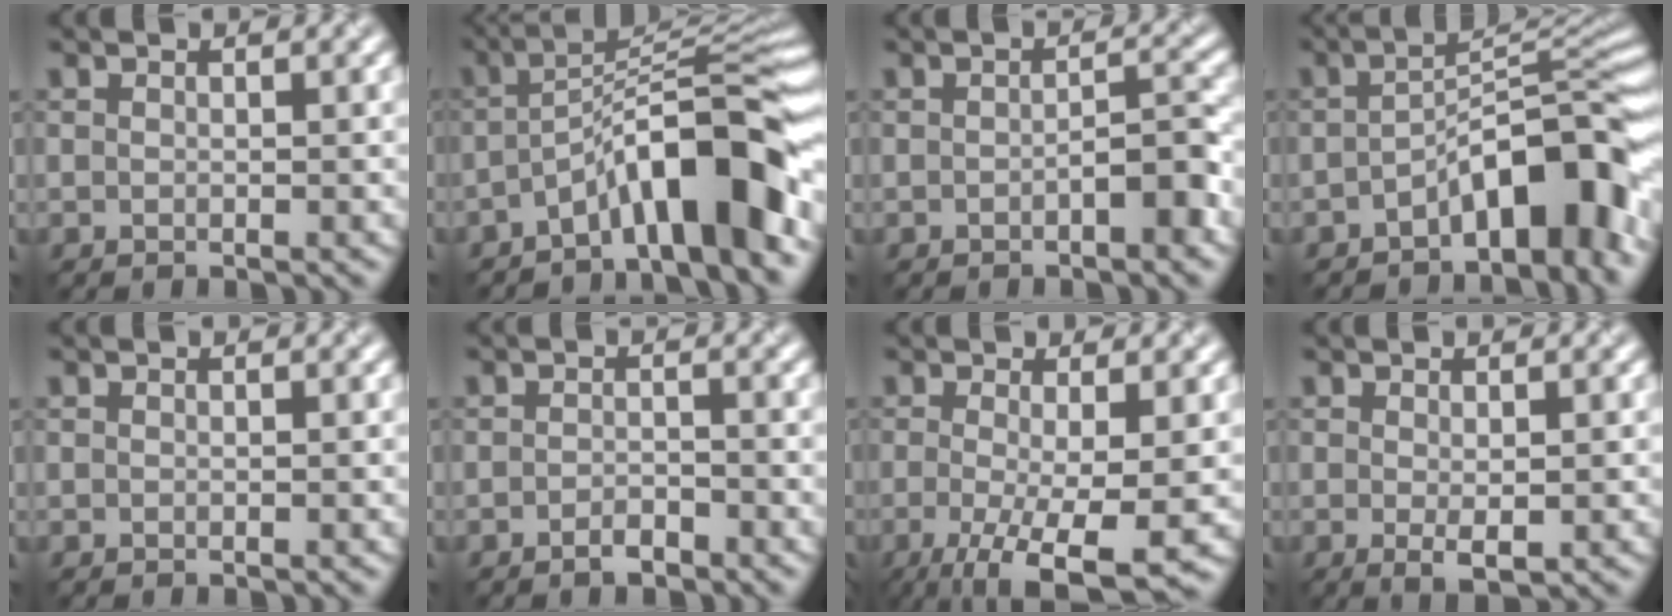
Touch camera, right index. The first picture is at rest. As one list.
[{"total": 10.3, "force": [-5.6, 1.7, 8.5], "torque": [-0.117, 0.031, -0.090]}, {"total": 2.4, "force": [-1.2, 0.4, 2.0], "torque": [-0.026, 0.012, -0.012]}, {"total": 8.0, "force": [-4.7, 2.1, 6.2], "torque": [-0.081, 0.025, -0.074]}, {"total": 0.0}, {"total": 1.5, "force": [-1.4, 0.0, 0.3], "torque": [-0.010, 0.007, -0.019]}, {"total": 7.1, "force": [-2.5, 1.6, 6.5], "torque": [-0.111, -0.010, -0.027]}, {"total": 1.2, "force": [-0.4, 0.0, 1.1], "torque": [-0.023, -0.004, 0.006]}]